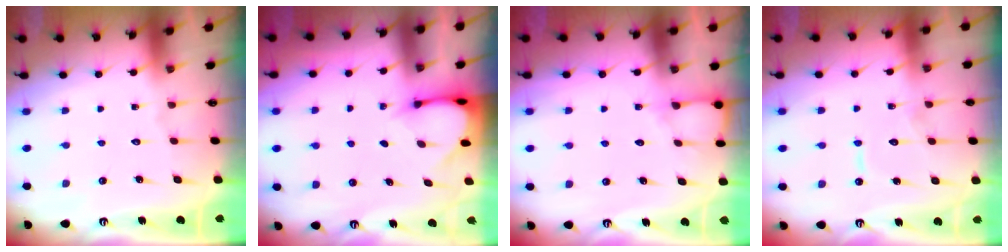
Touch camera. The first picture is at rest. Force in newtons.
{"total": 3.1, "press": 3.1, "slide": 0.2}
{"total": 6.1, "press": 6.0, "slide": 0.6}
{"total": 7.4, "press": 7.3, "slide": 0.7}